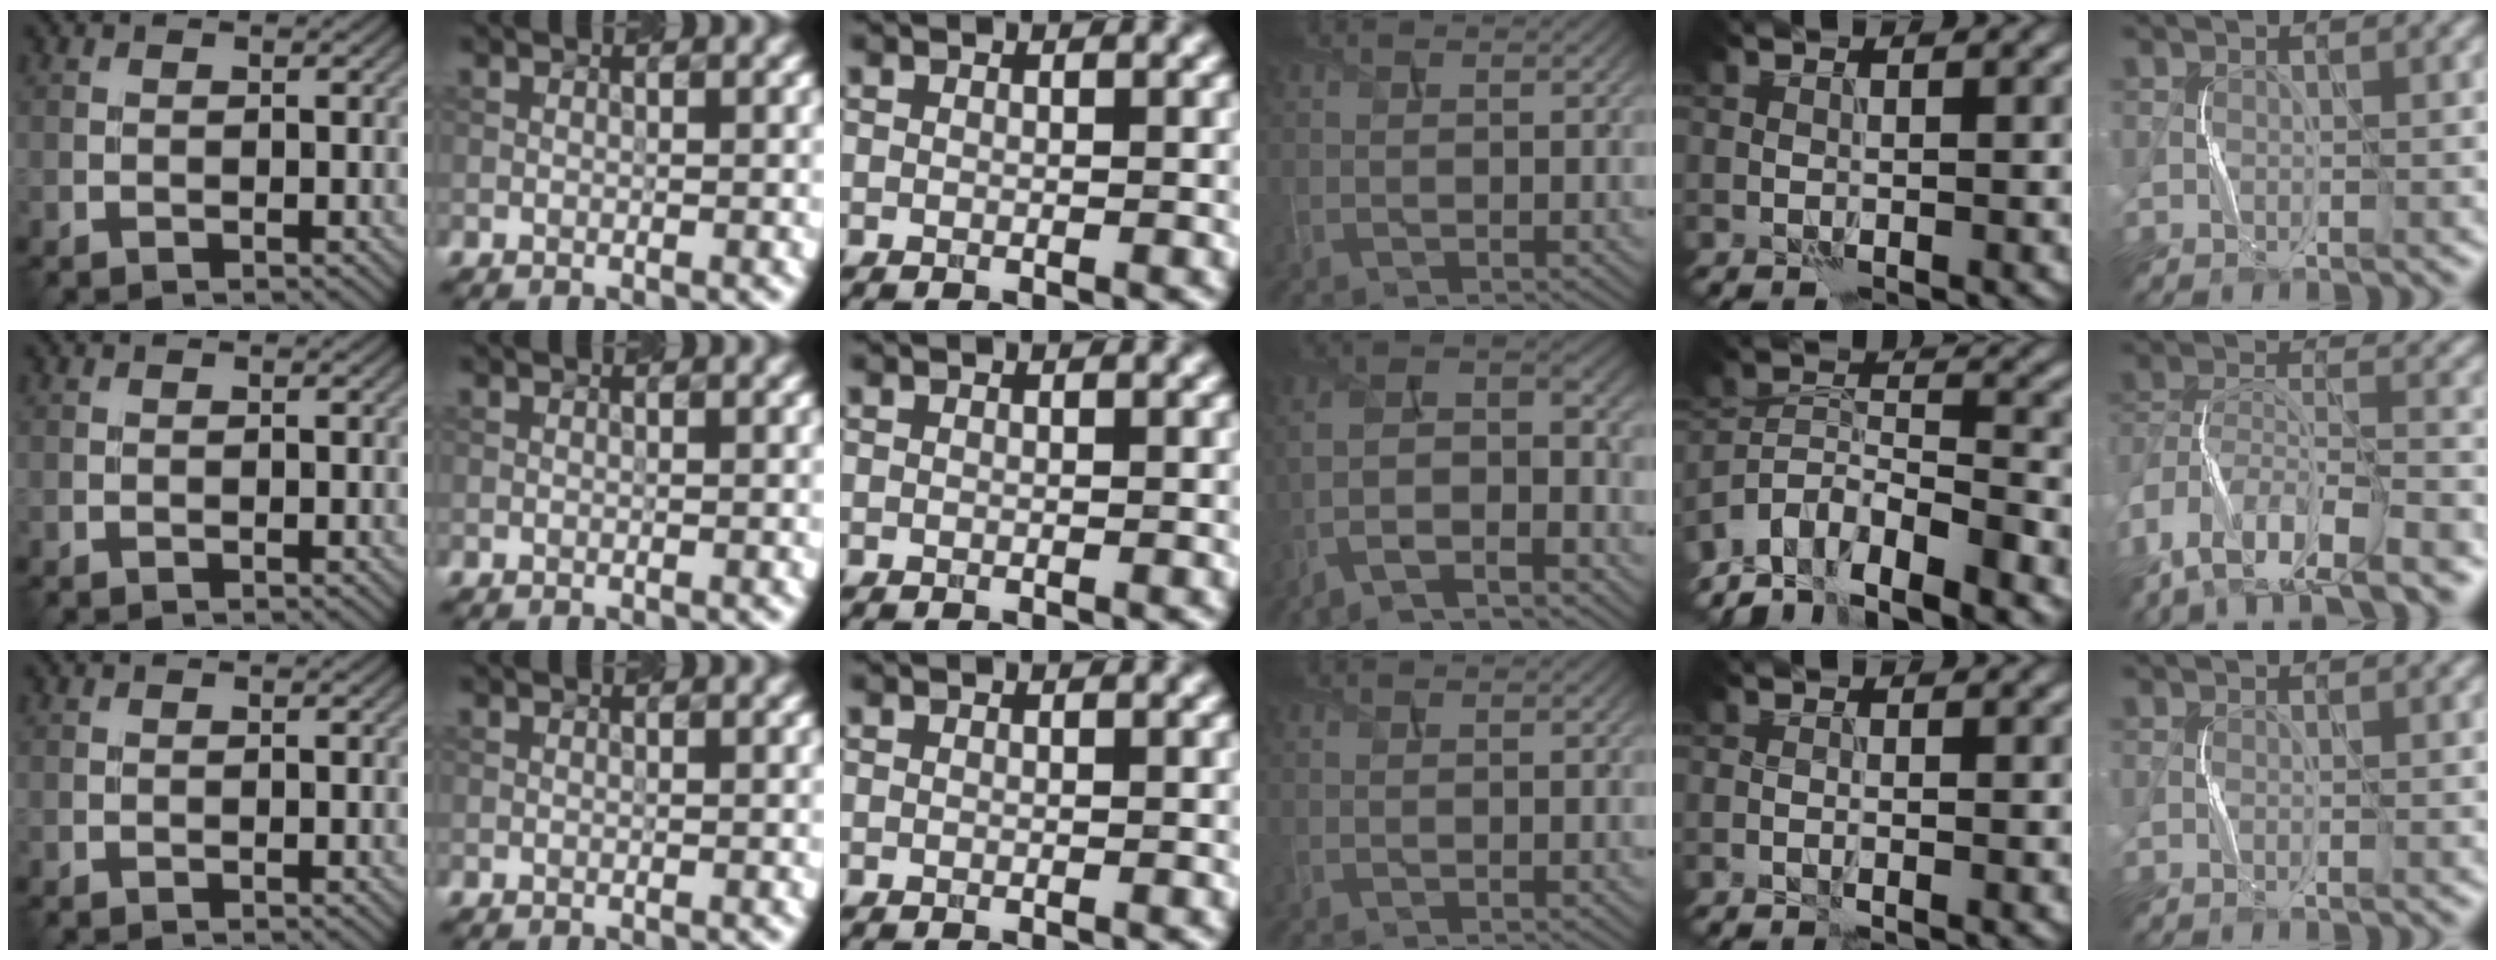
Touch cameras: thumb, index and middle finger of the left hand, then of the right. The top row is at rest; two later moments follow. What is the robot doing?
{"motion": "squeeze", "object": "sponge"}